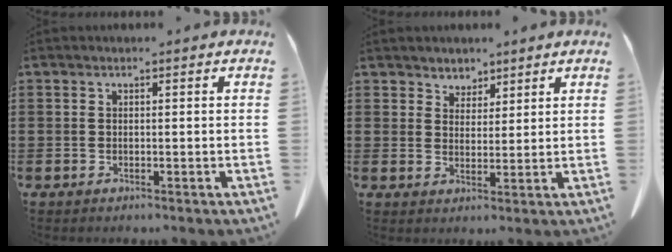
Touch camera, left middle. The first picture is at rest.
{"total": 3.4, "force": [3.0, 1.6, -0.2], "torque": [-0.009, -0.003, 0.057]}